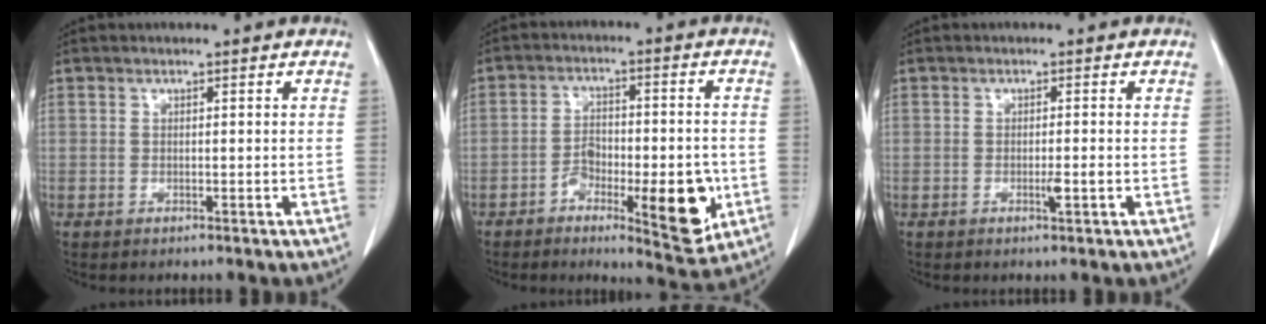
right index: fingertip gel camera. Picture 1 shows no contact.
{"total": 11.9, "force": [-4.3, 4.1, 10.3], "torque": [-0.140, 0.008, -0.058]}
{"total": 1.7, "force": [-0.5, 0.1, 1.6], "torque": [-0.028, -0.003, -0.009]}